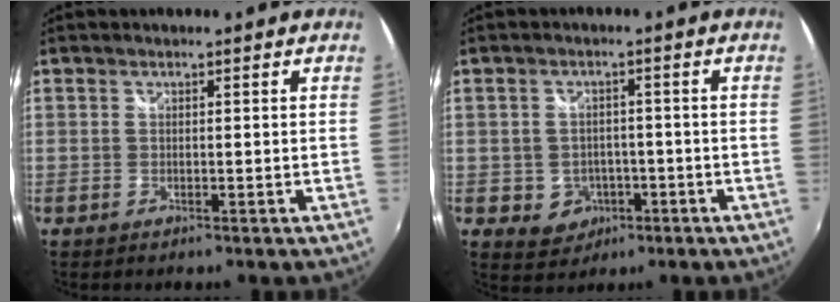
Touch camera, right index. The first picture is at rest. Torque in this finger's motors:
{"motor_torque": [0.34, -0.34, 0.10, 0.00]}